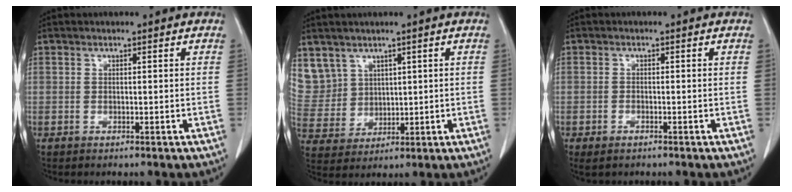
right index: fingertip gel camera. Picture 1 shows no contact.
{"total": 11.5, "force": [5.7, 9.8, 1.9], "torque": [-0.077, 0.039, 0.146]}
{"total": 2.1, "force": [-1.3, 0.9, 1.3], "torque": [-0.025, -0.003, -0.017]}